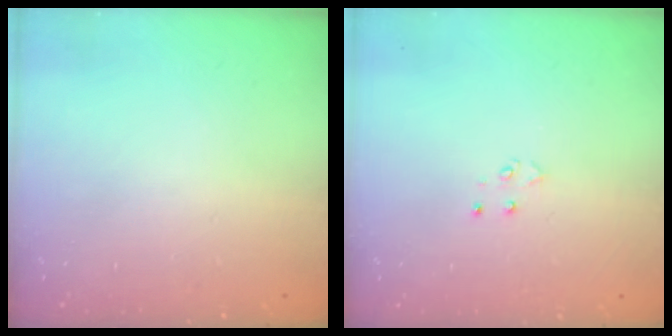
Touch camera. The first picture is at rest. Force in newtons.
{"total": 3.1, "press": 3.1, "slide": 0.6}